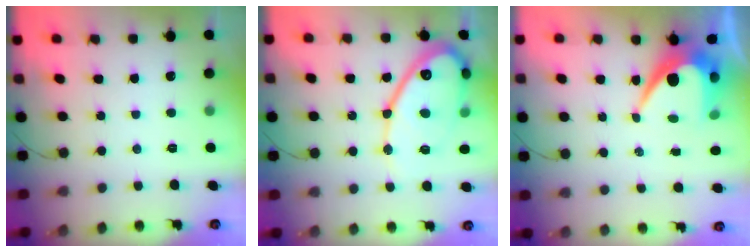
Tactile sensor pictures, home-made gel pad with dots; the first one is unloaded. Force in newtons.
{"total": 17.7, "press": 17.6, "slide": 1.6}
{"total": 9.3, "press": 9.3, "slide": 0.8}